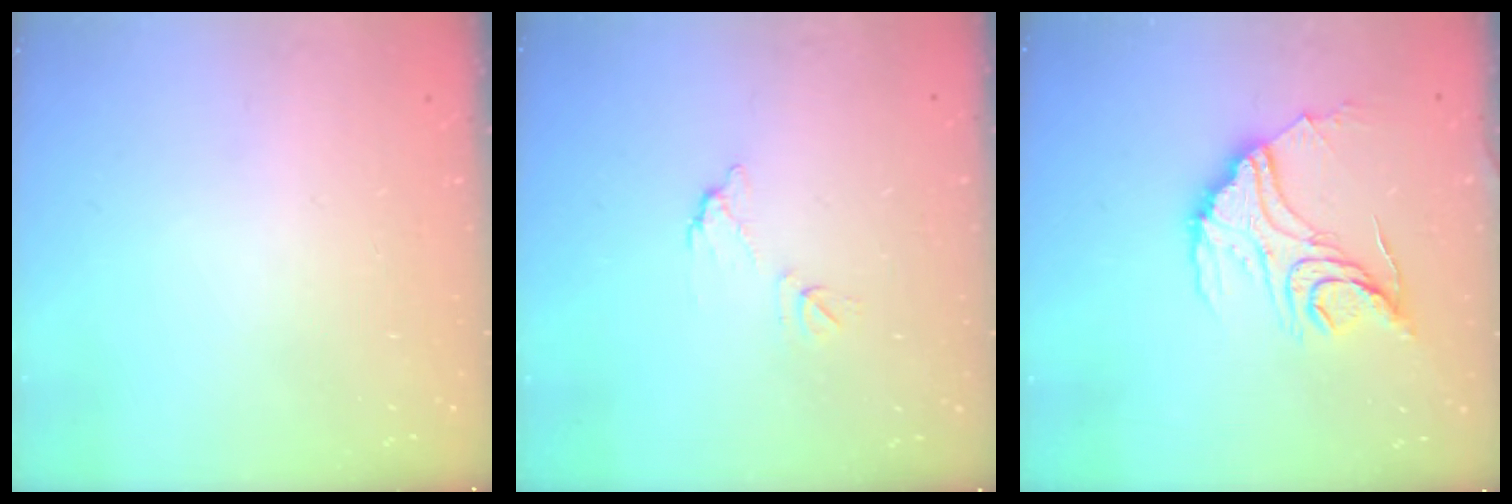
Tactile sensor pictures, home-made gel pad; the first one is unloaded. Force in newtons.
{"total": 5.9, "press": 5.9, "slide": 0.3}
{"total": 16.6, "press": 16.6, "slide": 1.3}